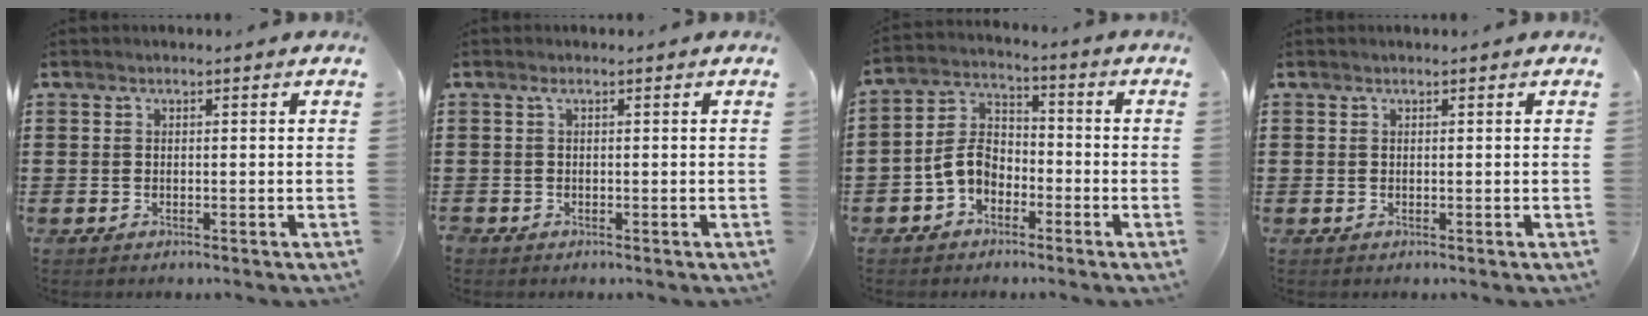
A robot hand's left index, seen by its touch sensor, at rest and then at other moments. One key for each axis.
{"total": 0.5, "fx": -0.2, "fy": 0.4, "fz": 0.2, "tx": -0.007, "ty": 0.003, "tz": -0.004}
{"total": 6.0, "fx": -2.9, "fy": 4.1, "fz": 3.4, "tx": -0.094, "ty": 0.009, "tz": -0.066}
{"total": 0.0}